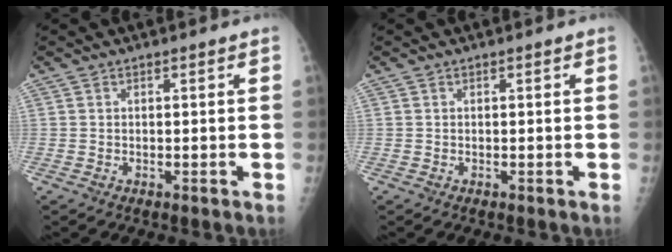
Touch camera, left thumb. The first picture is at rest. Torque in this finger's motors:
{"motor_torque": [0.02, 0.01, 0.07, 0.06, 0.00]}